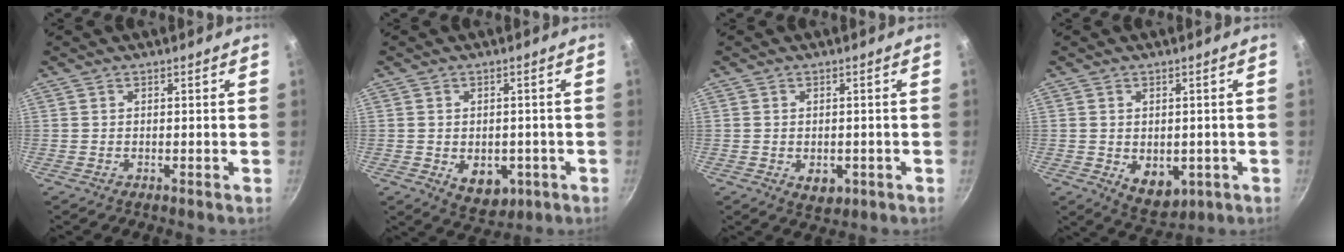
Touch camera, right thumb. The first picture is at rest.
{"total": 7.7, "force": [-2.1, 5.4, 5.1], "torque": [-0.045, -0.001, -0.016]}
{"total": 4.1, "force": [-1.1, 2.8, 2.7], "torque": [-0.031, 0.000, -0.008]}
{"total": 7.4, "force": [-1.4, 5.1, 5.1], "torque": [-0.051, -0.008, -0.002]}